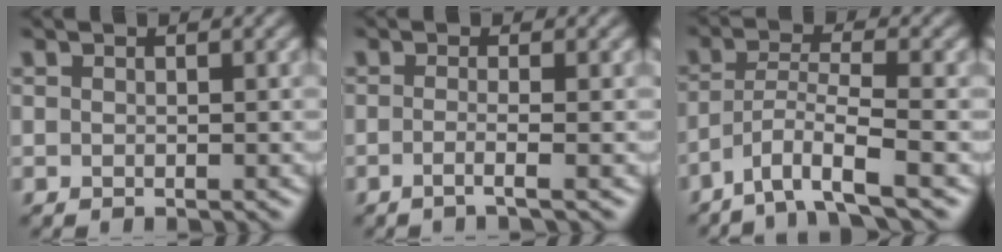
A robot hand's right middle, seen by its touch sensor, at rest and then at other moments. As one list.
[{"total": 1.7, "force": [-0.6, 0.4, 1.5], "torque": [-0.018, -0.007, -0.023]}, {"total": 5.1, "force": [-3.4, 0.7, 3.7], "torque": [-0.068, 0.003, -0.072]}]